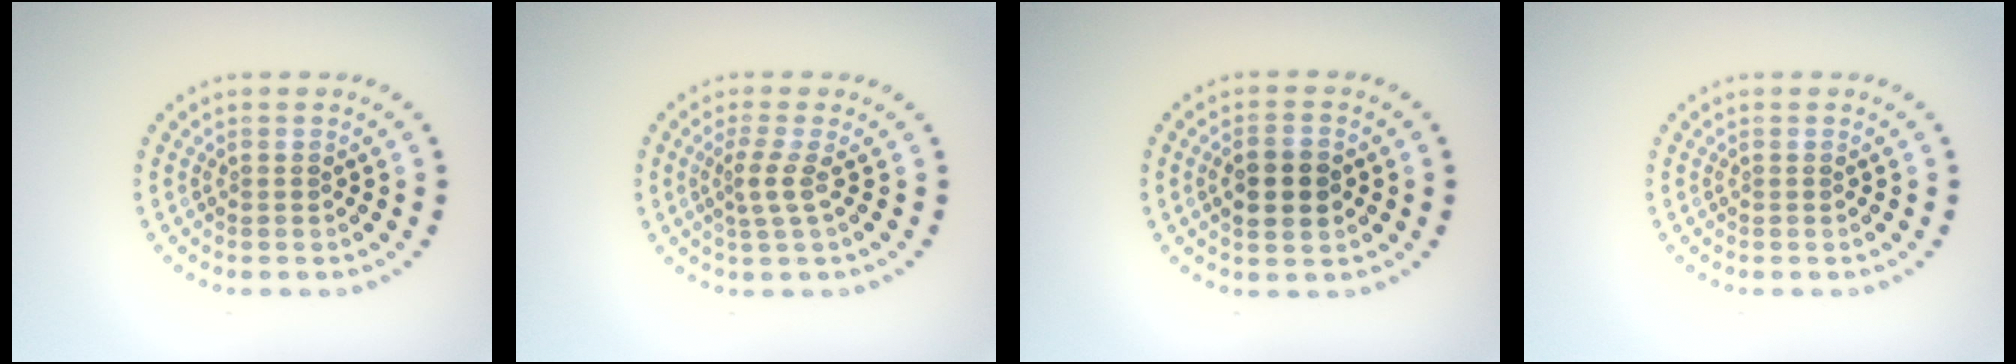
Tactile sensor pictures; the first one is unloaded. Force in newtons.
{"total": 2.1, "press": 1.4, "slide": 1.5}
{"total": 3.7, "press": 3.7, "slide": 0.1}
{"total": 0.0}